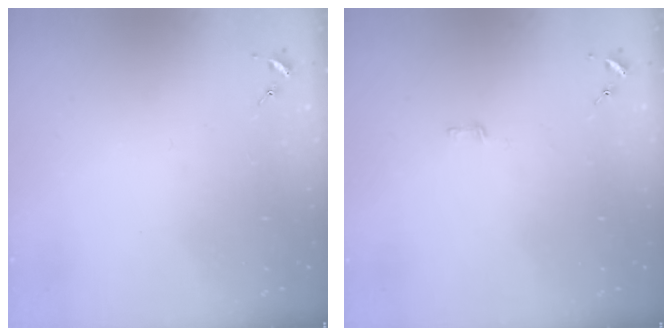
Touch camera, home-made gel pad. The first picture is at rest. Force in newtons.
{"total": 3.0, "press": 3.0, "slide": 0.2}